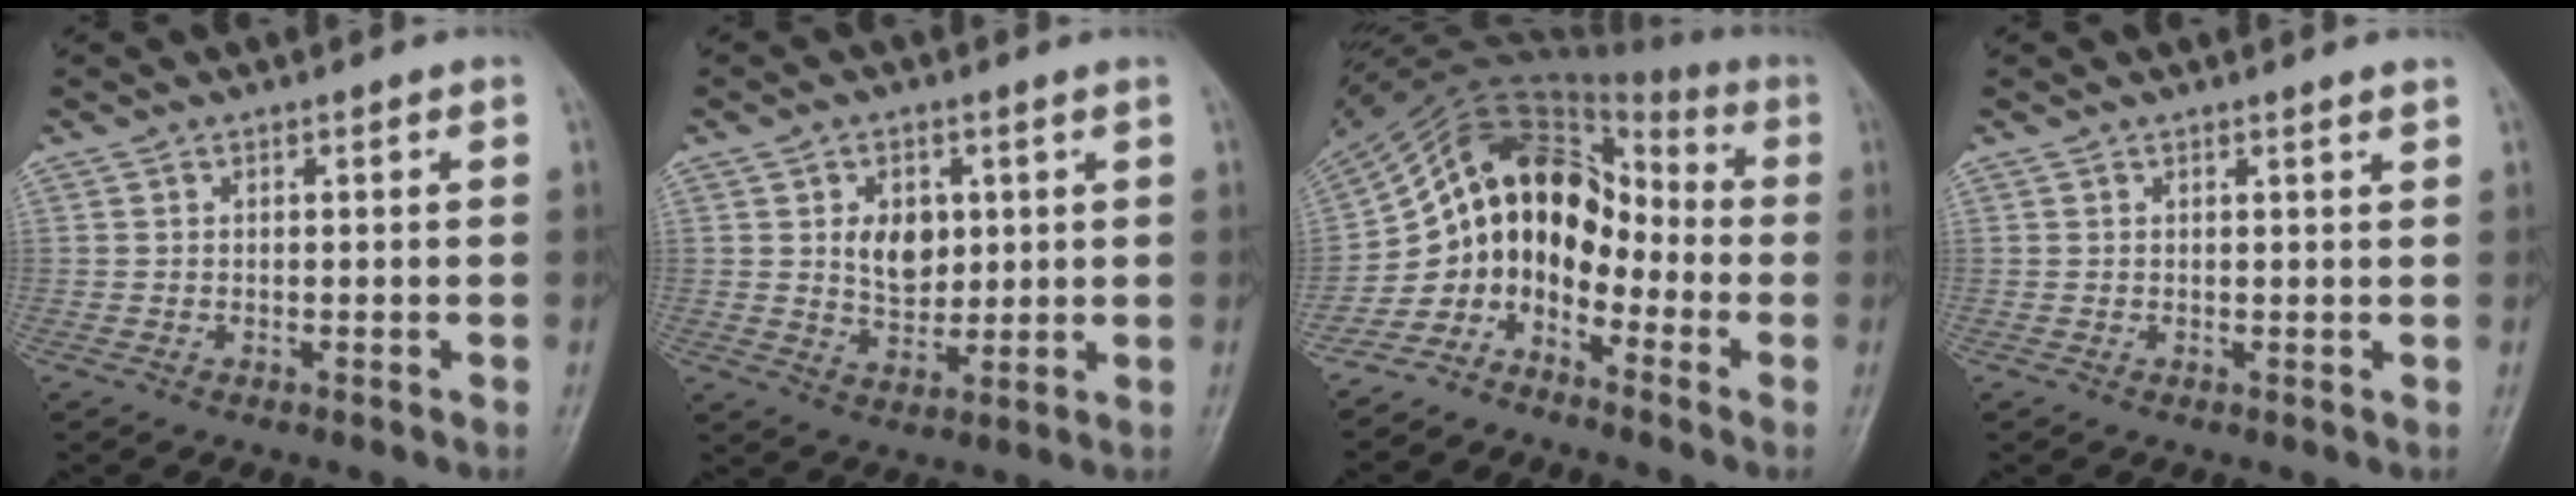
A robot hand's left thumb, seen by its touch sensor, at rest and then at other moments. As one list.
[{"total": 7.1, "force": [1.8, 4.9, 4.7], "torque": [-0.049, -0.013, 0.036]}, {"total": 13.2, "force": [-5.5, 9.3, 7.5], "torque": [-0.114, 0.096, -0.120]}, {"total": 1.0, "force": [0.8, -0.1, 0.5], "torque": [-0.010, -0.006, 0.013]}]